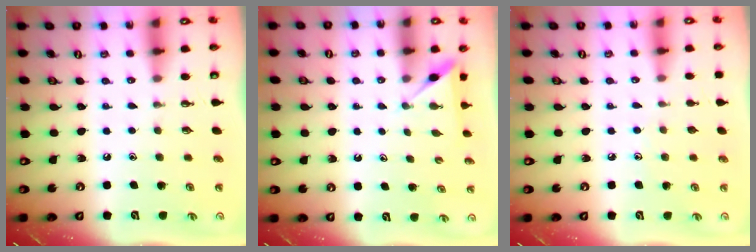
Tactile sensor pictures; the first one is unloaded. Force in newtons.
{"total": 2.5, "press": 2.5, "slide": 0.2}
{"total": 3.6, "press": 3.6, "slide": 0.3}